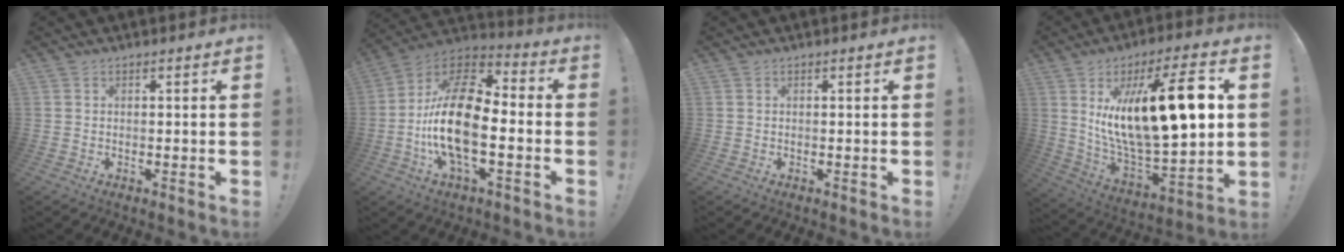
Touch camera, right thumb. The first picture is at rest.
{"total": 20.7, "force": [-3.9, 9.7, 17.8], "torque": [-0.352, 0.022, -0.065]}
{"total": 0.0}
{"total": 25.3, "force": [6.8, 8.8, 22.7], "torque": [-0.379, -0.041, 0.112]}